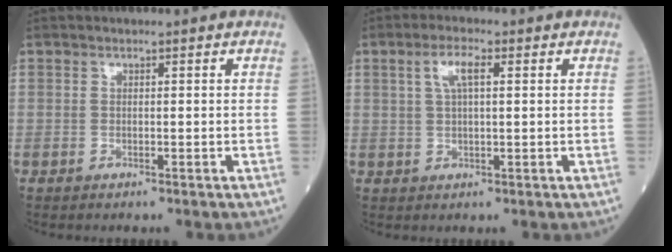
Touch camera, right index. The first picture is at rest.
{"total": 4.0, "force": [1.4, 1.0, 3.7], "torque": [-0.076, 0.011, 0.029]}